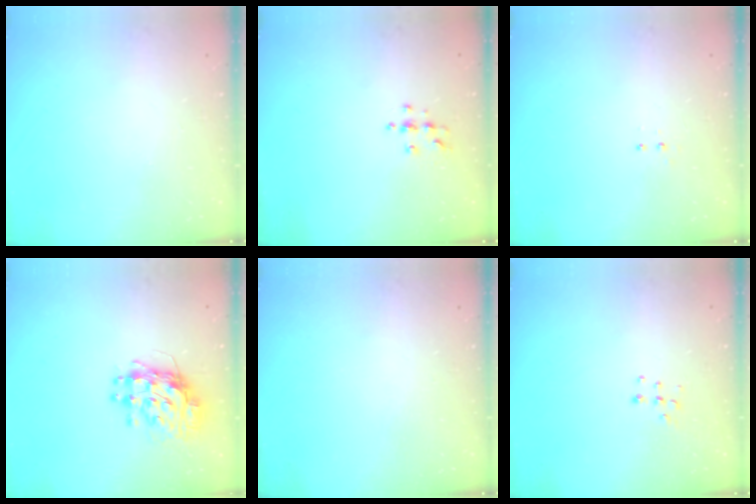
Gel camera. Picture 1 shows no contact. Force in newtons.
{"total": 4.0, "press": 4.0, "slide": 0.3}
{"total": 3.3, "press": 3.2, "slide": 0.7}
{"total": 11.5, "press": 11.4, "slide": 1.3}
{"total": 0.0}
{"total": 6.2, "press": 6.1, "slide": 0.7}